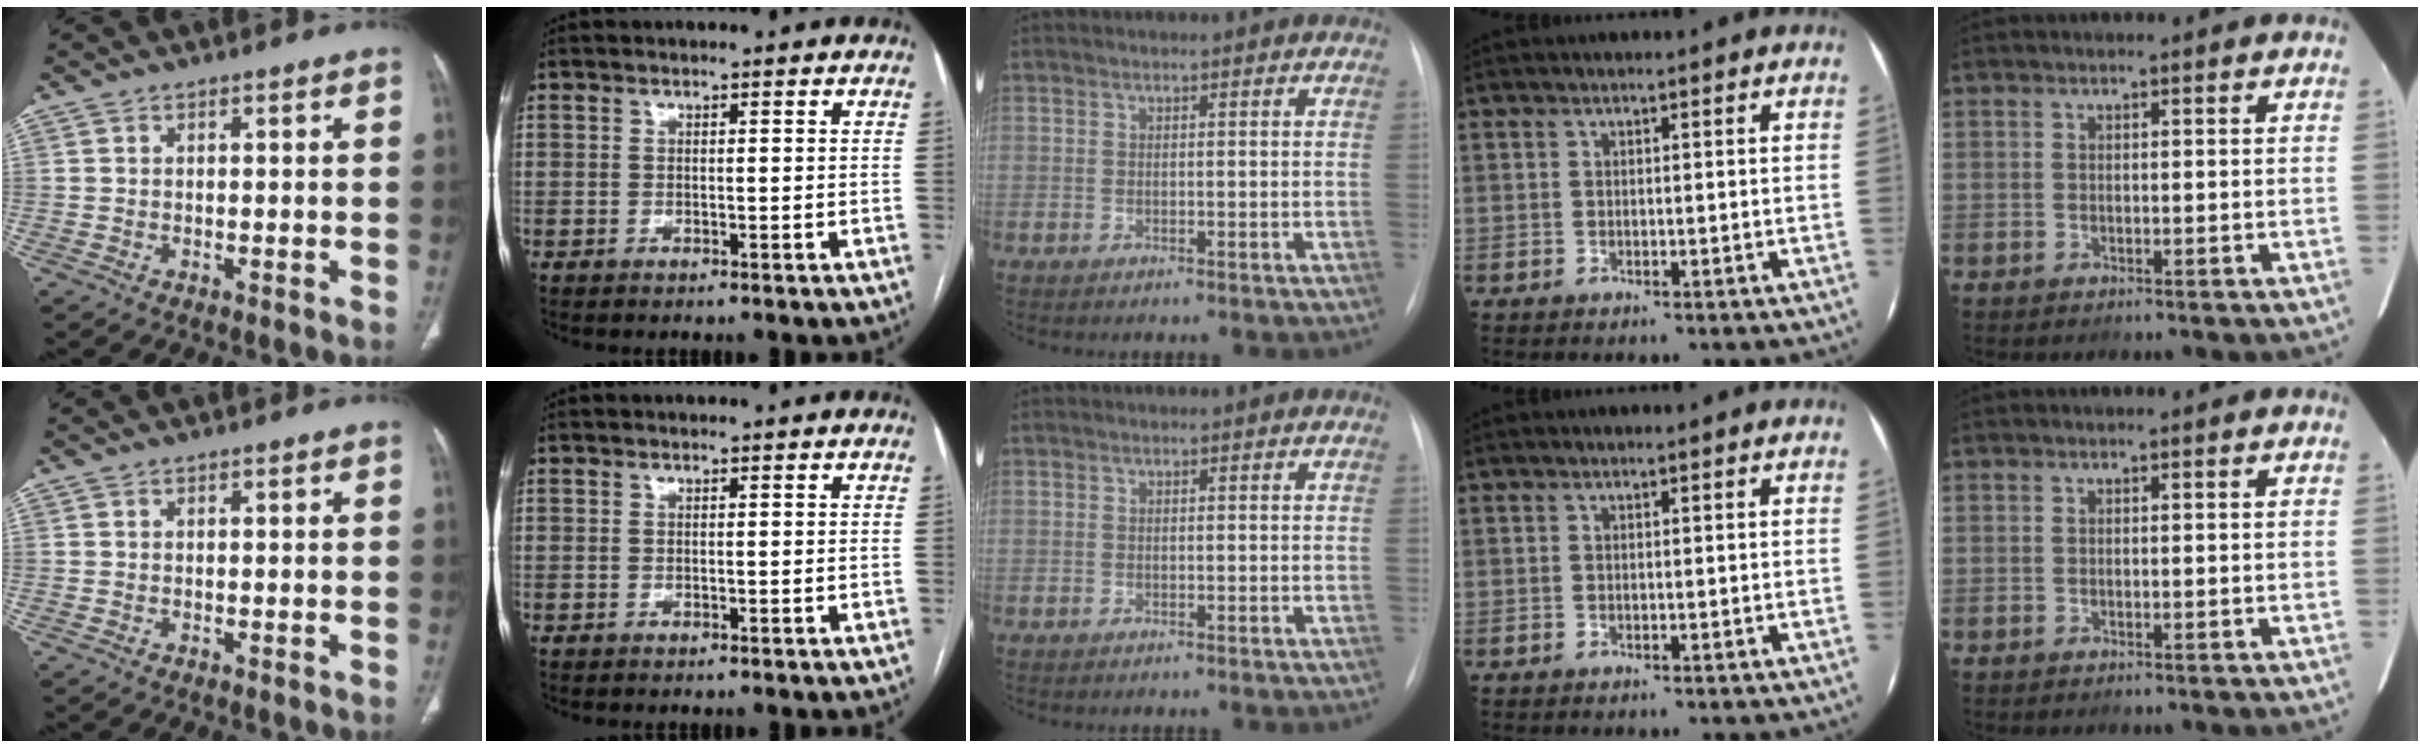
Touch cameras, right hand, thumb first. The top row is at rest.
{}